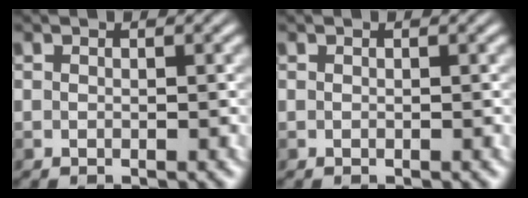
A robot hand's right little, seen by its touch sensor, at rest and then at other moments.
{"total": 0.0}